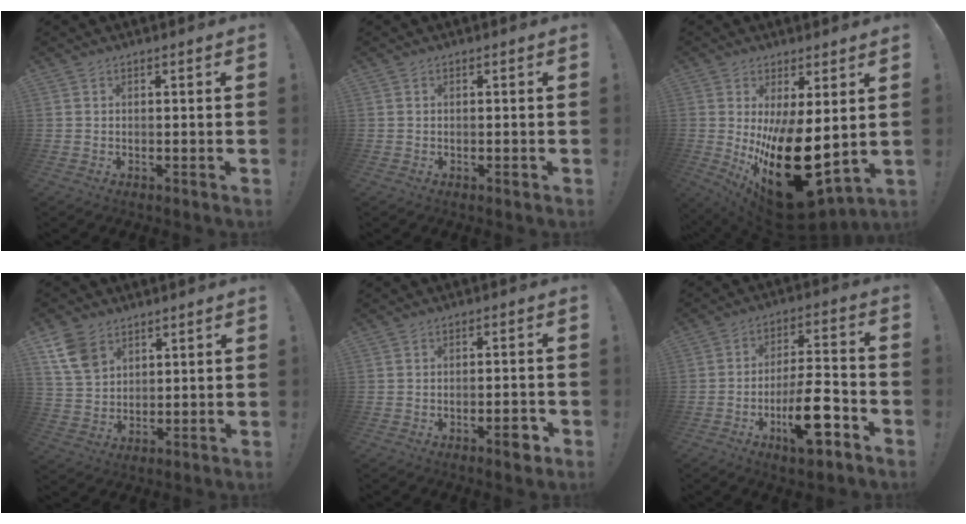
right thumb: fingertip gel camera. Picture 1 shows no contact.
{"total": 0.6, "force": [-0.4, 0.0, 0.4], "torque": [-0.006, -0.002, -0.007]}
{"total": 22.7, "force": [-2.5, 10.5, 20.0], "torque": [-0.297, -0.026, -0.011]}
{"total": 10.2, "force": [5.8, 7.0, 4.6], "torque": [-0.089, -0.021, 0.117]}
{"total": 4.7, "force": [-2.4, 1.2, 3.8], "torque": [-0.046, 0.006, -0.038]}
{"total": 15.7, "force": [-7.0, 5.4, 13.0], "torque": [-0.199, 0.034, -0.111]}